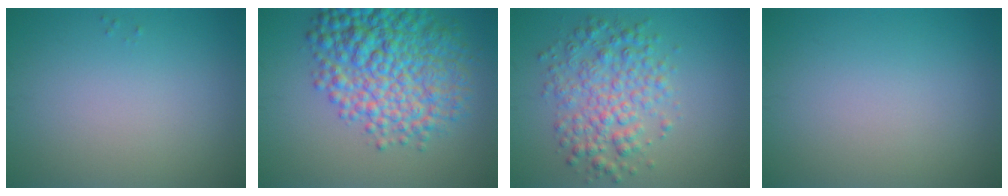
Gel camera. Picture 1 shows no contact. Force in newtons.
{"total": 9.5, "press": 9.5, "slide": 0.2}
{"total": 4.9, "press": 4.9, "slide": 0.0}
{"total": 0.0}